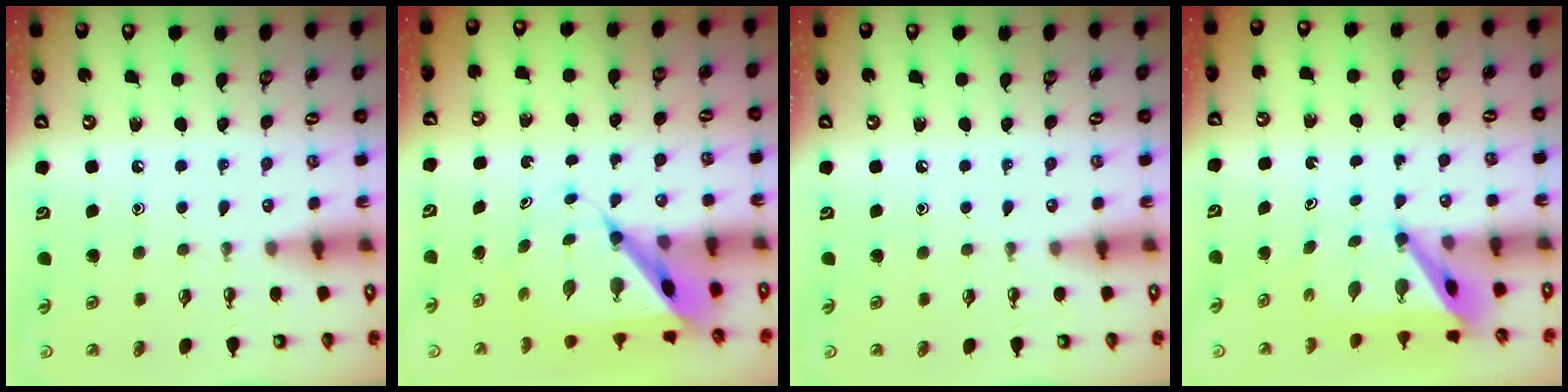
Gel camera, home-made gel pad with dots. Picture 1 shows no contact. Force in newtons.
{"total": 9.8, "press": 9.8, "slide": 0.4}
{"total": 0.0}
{"total": 6.0, "press": 5.9, "slide": 0.6}